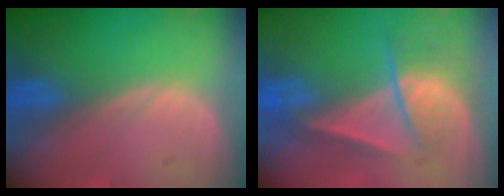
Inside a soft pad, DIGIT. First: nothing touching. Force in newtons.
{"total": 7.2, "press": 6.0, "slide": 3.9}